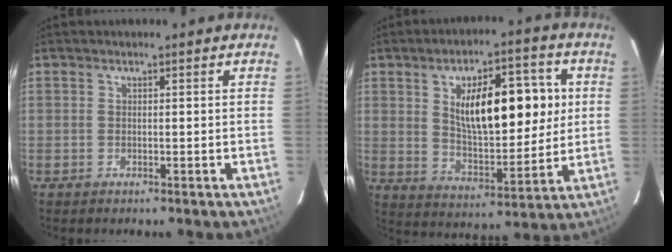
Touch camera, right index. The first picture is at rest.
{"total": 15.7, "force": [3.7, 6.1, 14.0], "torque": [-0.219, 0.017, 0.066]}